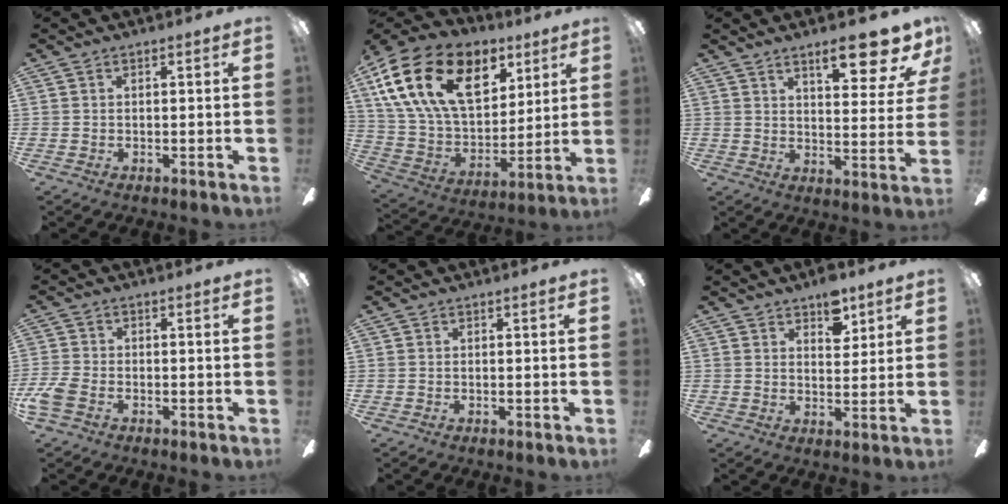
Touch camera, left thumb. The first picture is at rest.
{"total": 24.3, "force": [10.9, 15.2, 15.5], "torque": [-0.311, -0.044, 0.196]}
{"total": 13.3, "force": [9.2, 3.7, 8.9], "torque": [-0.104, -0.060, 0.146]}
{"total": 4.6, "force": [-2.1, 2.3, 3.3], "torque": [-0.077, 0.003, -0.042]}
{"total": 0.0}
{"total": 7.4, "force": [4.9, 3.8, 4.0], "torque": [-0.033, -0.024, 0.080]}